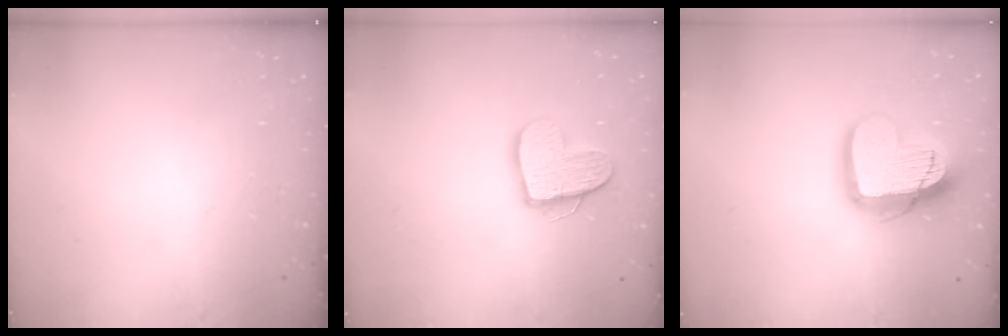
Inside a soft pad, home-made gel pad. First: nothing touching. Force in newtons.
{"total": 13.7, "press": 13.6, "slide": 1.1}
{"total": 17.4, "press": 17.4, "slide": 1.4}